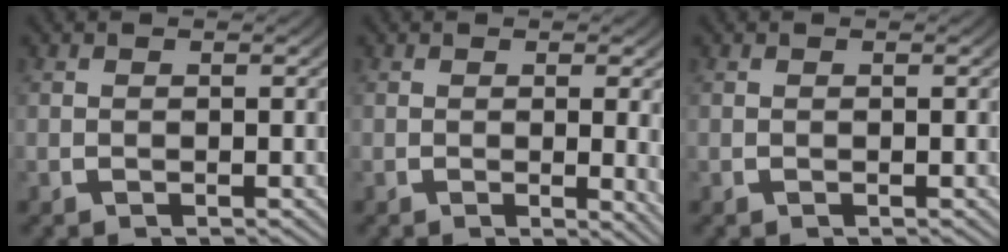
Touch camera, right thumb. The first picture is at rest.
{"total": 2.6, "force": [0.1, 0.4, 2.5], "torque": [-0.033, -0.007, 0.003]}
{"total": 0.0}